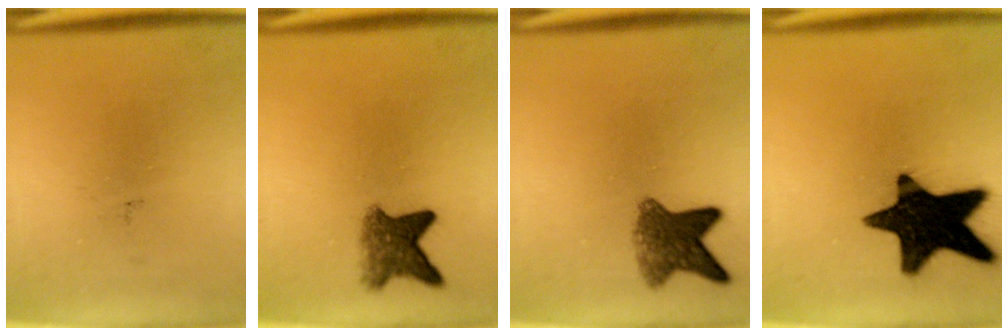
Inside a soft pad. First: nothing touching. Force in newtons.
{"total": 4.9}
{"total": 6.5}
{"total": 18.2}